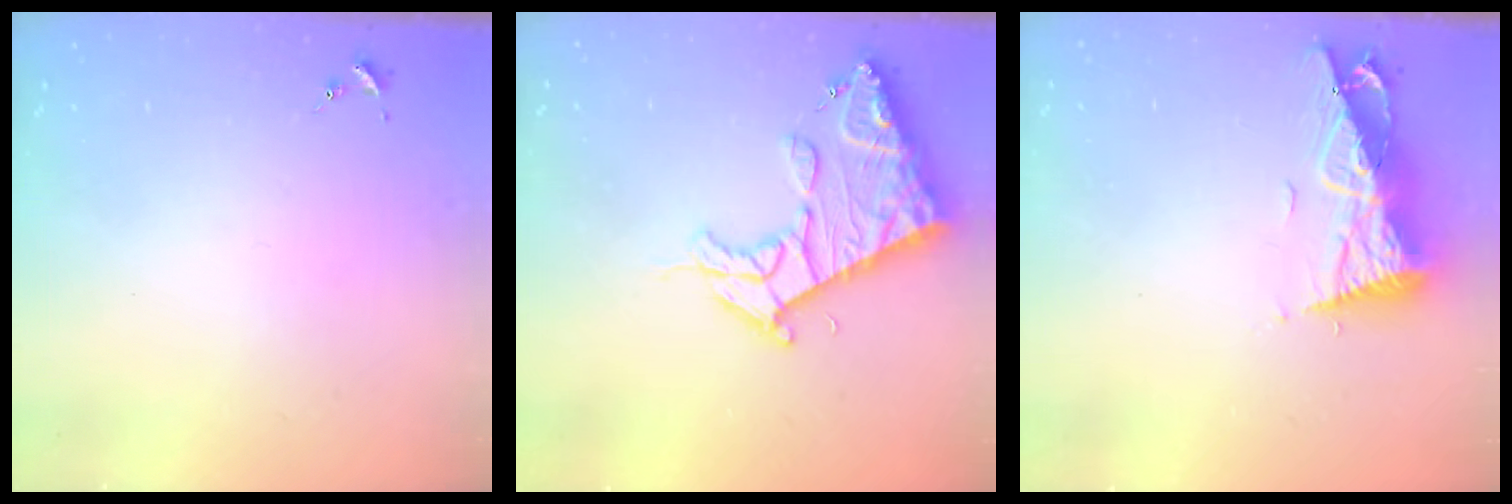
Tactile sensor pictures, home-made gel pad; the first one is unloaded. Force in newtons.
{"total": 15.7, "press": 15.6, "slide": 1.7}
{"total": 10.4, "press": 10.3, "slide": 1.4}